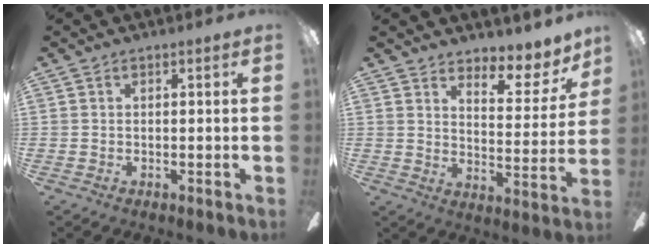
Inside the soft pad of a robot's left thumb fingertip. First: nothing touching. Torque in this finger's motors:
{"motor_torque": [0.13, 0.07, -0.20, -0.13, 0.04]}